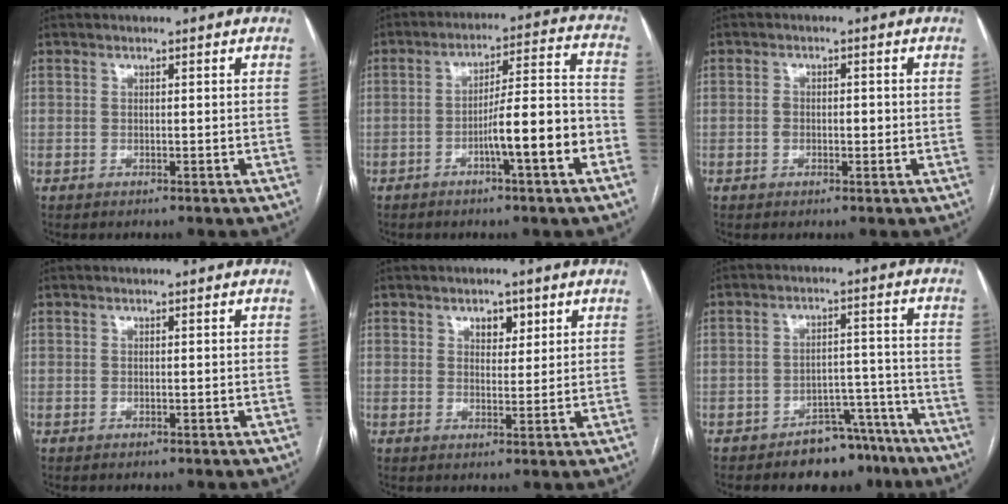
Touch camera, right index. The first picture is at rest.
{"total": 11.0, "force": [-4.5, 0.6, 10.1], "torque": [-0.151, 0.020, -0.067]}
{"total": 2.2, "force": [-0.3, 1.5, 1.6], "torque": [-0.026, 0.011, -0.004]}
{"total": 0.0}
{"total": 3.2, "force": [1.8, 1.9, 1.9], "torque": [-0.025, 0.003, 0.029]}
{"total": 8.0, "force": [-6.3, 4.2, 2.6], "torque": [-0.009, 0.035, -0.090]}